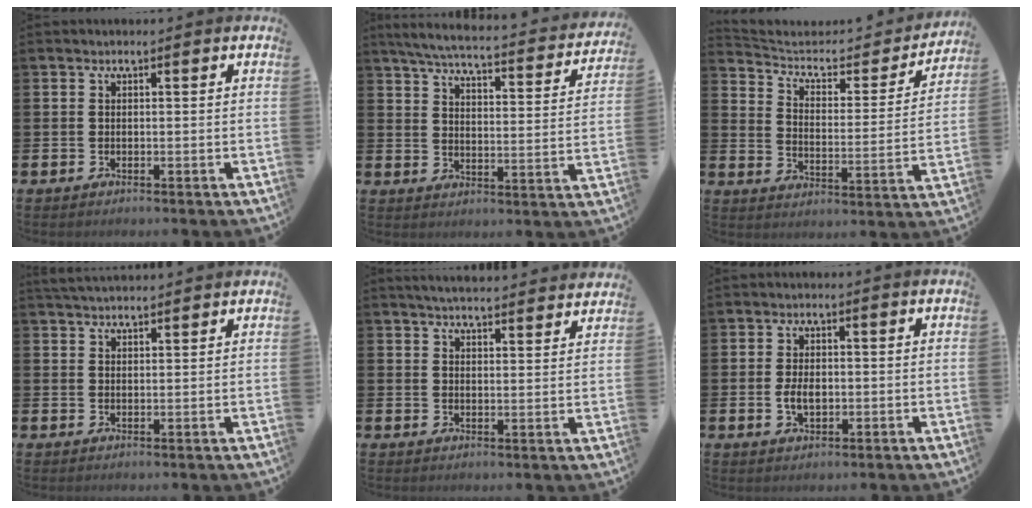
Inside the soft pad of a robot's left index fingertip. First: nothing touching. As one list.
[{"total": 5.2, "force": [4.8, 0.6, 1.9], "torque": [-0.062, -0.039, 0.077]}, {"total": 5.3, "force": [4.5, 2.5, 1.4], "torque": [-0.061, -0.035, 0.069]}, {"total": 3.0, "force": [3.0, 0.4, 0.4], "torque": [-0.004, -0.014, 0.053]}, {"total": 4.6, "force": [4.5, 0.0, 0.5], "torque": [-0.016, -0.030, 0.081]}, {"total": 3.1, "force": [-0.2, 1.8, 2.5], "torque": [-0.036, 0.001, -0.006]}]